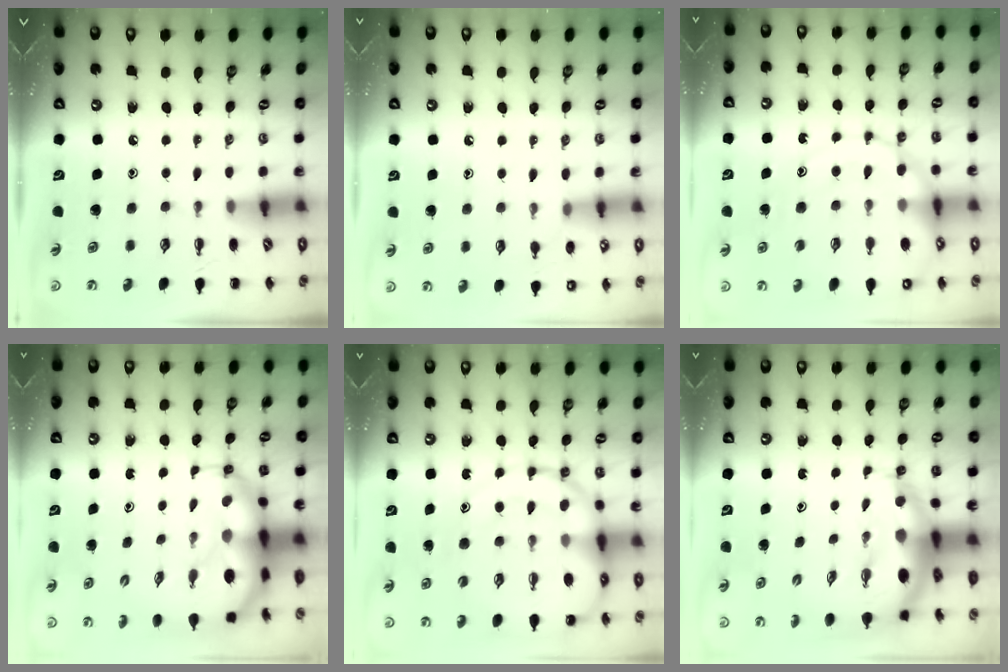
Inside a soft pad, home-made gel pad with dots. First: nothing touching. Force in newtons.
{"total": 6.7, "press": 6.4, "slide": 2.3}
{"total": 16.7, "press": 16.4, "slide": 3.4}
{"total": 8.7, "press": 8.4, "slide": 2.3}
{"total": 17.2, "press": 17.0, "slide": 3.1}
{"total": 6.8, "press": 6.5, "slide": 1.8}